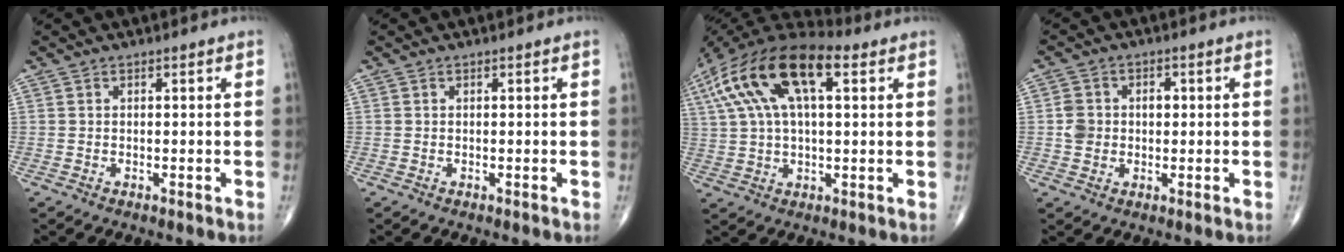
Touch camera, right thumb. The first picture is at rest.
{"total": 0.0}
{"total": 21.0, "force": [7.6, 9.2, 17.2], "torque": [-0.351, 0.036, 0.129]}
{"total": 4.9, "force": [0.1, 4.2, 2.6], "torque": [-0.033, 0.013, 0.000]}